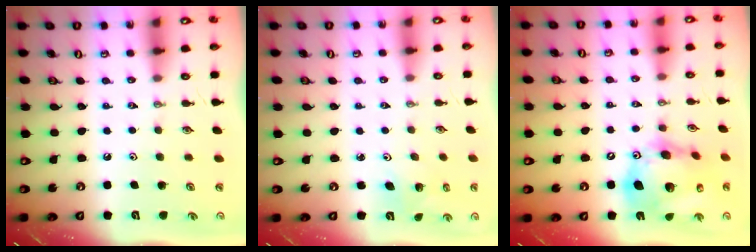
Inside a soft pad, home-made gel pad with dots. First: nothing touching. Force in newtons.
{"total": 2.7, "press": 2.7, "slide": 0.3}
{"total": 21.2, "press": 20.9, "slide": 3.4}